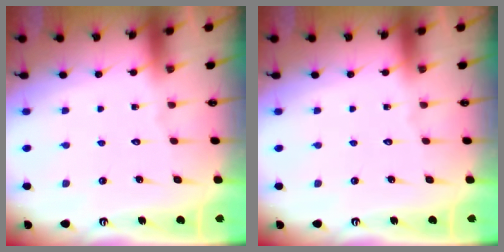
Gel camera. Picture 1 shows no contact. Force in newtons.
{"total": 0.0}